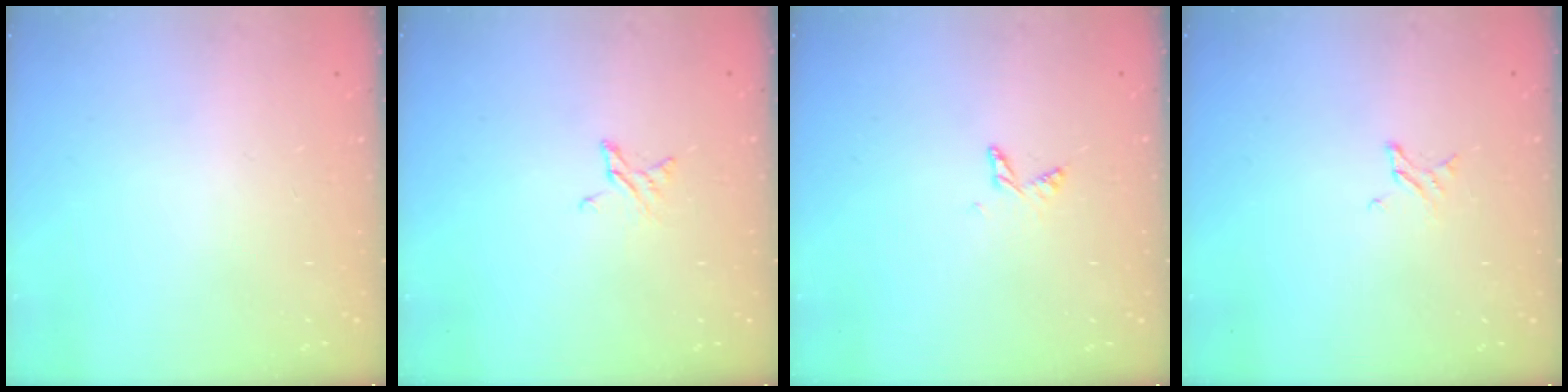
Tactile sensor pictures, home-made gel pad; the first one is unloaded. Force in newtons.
{"total": 3.0, "press": 3.0, "slide": 0.3}
{"total": 4.6, "press": 4.6, "slide": 0.5}
{"total": 1.6, "press": 1.6, "slide": 0.2}